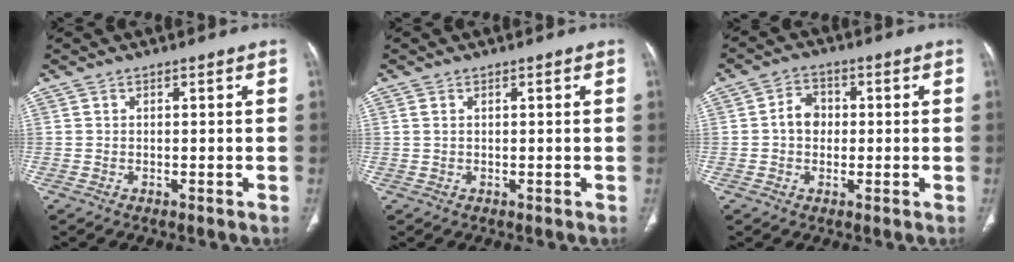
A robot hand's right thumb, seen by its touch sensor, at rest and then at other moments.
{"total": 0.8, "force": [0.3, 0.3, 0.7], "torque": [-0.020, 0.009, 0.012]}
{"total": 5.0, "force": [0.0, 4.1, 2.9], "torque": [-0.033, 0.014, -0.007]}